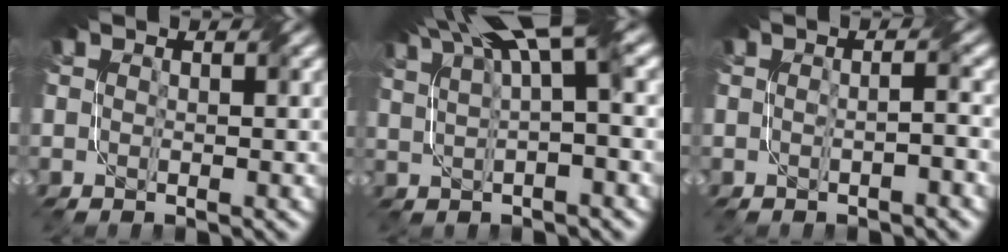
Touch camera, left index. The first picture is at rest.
{"total": 6.7, "force": [4.0, 1.3, 5.3], "torque": [-0.077, 0.024, 0.076]}
{"total": 1.3, "force": [-0.6, -0.1, 1.2], "torque": [-0.018, 0.006, -0.013]}